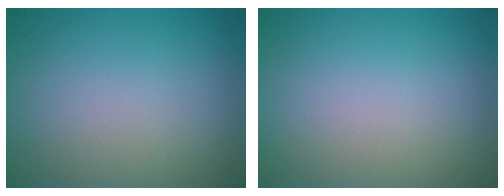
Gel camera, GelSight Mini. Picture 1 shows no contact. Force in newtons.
{"total": 0.0}